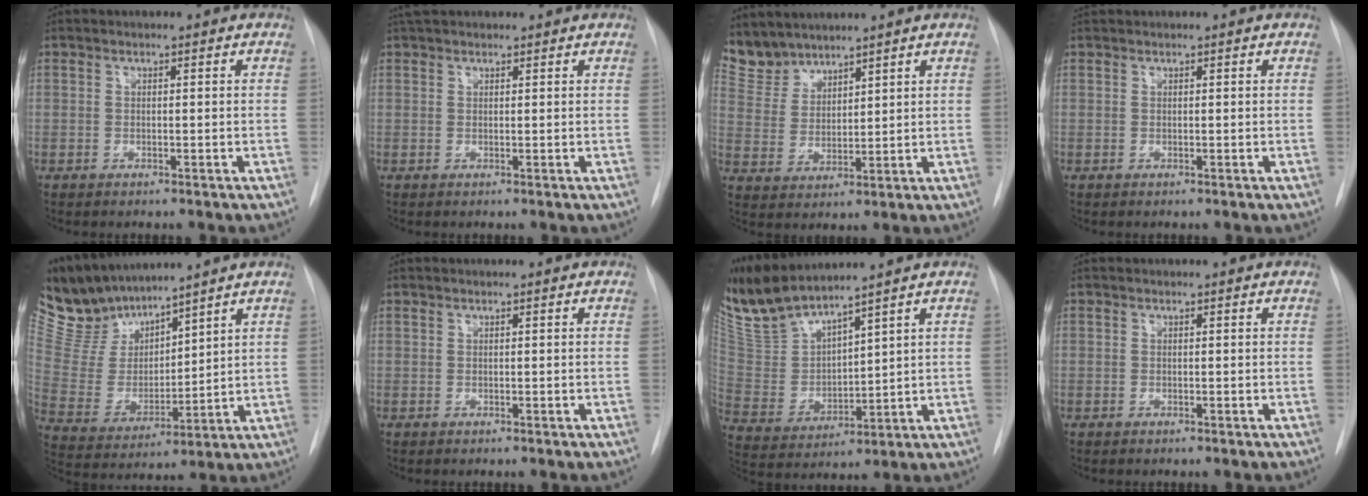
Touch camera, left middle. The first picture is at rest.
{"total": 3.5, "force": [3.1, 1.2, 1.1], "torque": [-0.012, 0.034, 0.051]}
{"total": 6.2, "force": [5.9, 1.8, 0.0], "torque": [-0.009, 0.007, 0.137]}
{"total": 0.6, "force": [0.6, 0.0, 0.0], "torque": [-0.006, 0.017, 0.016]}
{"total": 11.4, "force": [10.7, 2.9, 2.4], "torque": [-0.070, 0.003, 0.231]}
{"total": 0.0}
{"total": 11.0, "force": [10.2, 0.4, 4.2], "torque": [-0.103, -0.003, 0.219]}
{"total": 0.0}